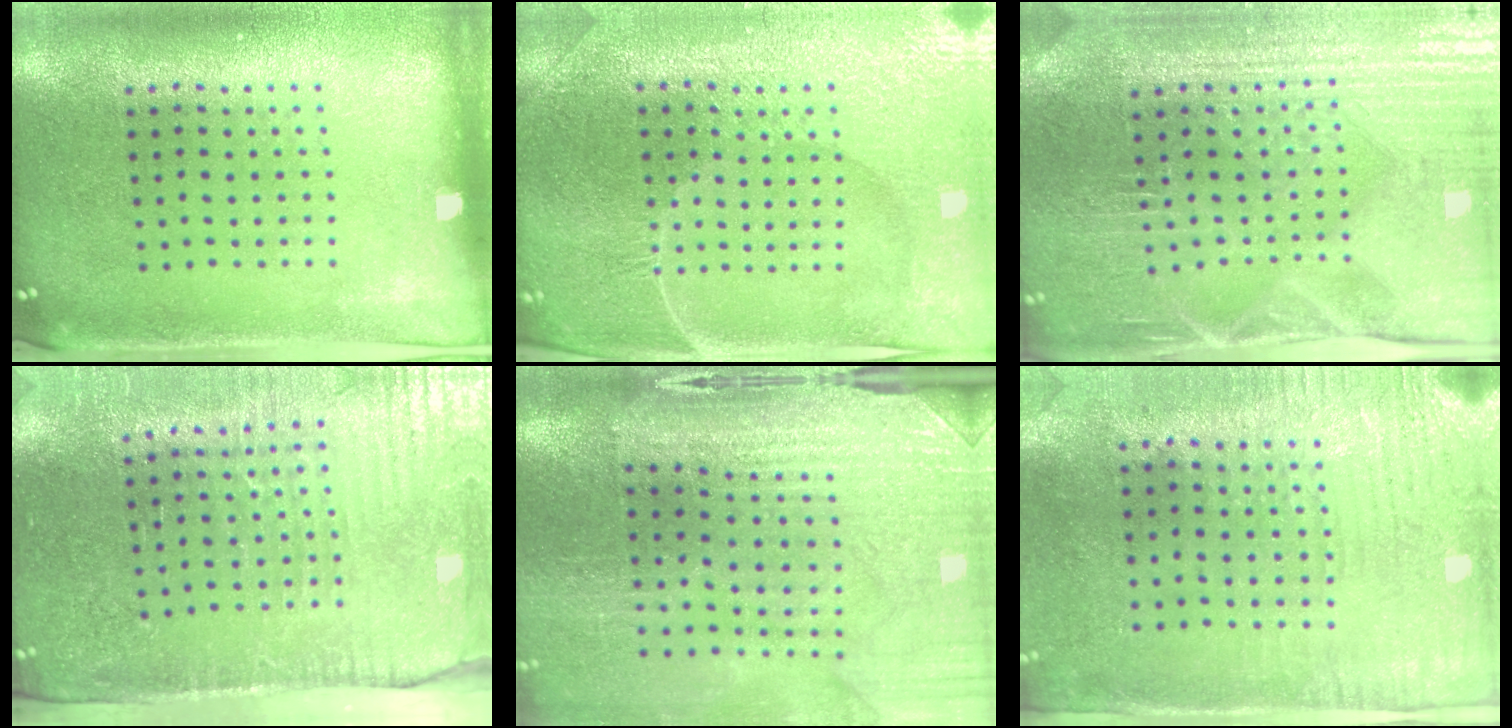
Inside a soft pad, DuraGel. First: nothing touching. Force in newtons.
{"total": 4.3, "press": 4.2, "slide": 1.1}
{"total": 4.3, "press": 4.2, "slide": 1.1}
{"total": 4.3, "press": 3.7, "slide": 2.1}
{"total": 3.8, "press": 3.5, "slide": 1.4}
{"total": 3.0, "press": 2.5, "slide": 1.7}